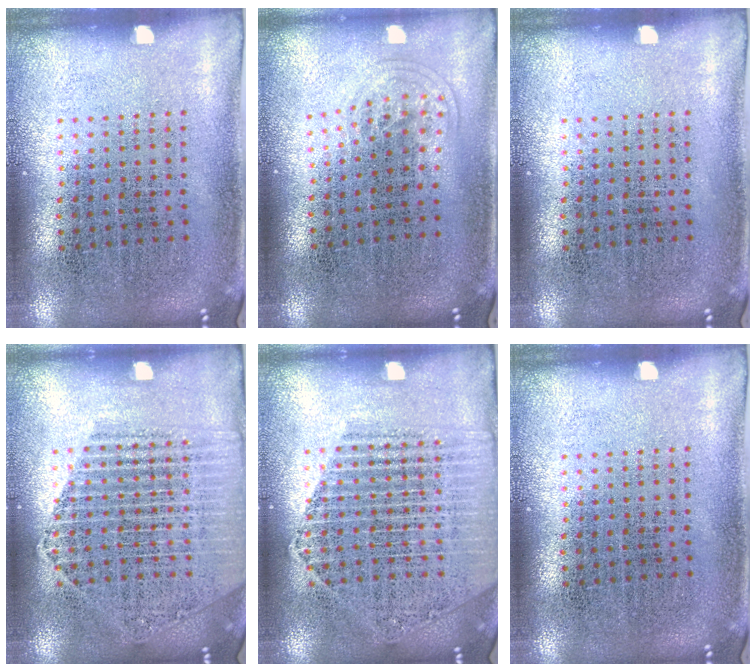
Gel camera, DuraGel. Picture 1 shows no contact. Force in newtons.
{"total": 1.0, "press": 0.6, "slide": 0.8}
{"total": 0.0}
{"total": 1.8, "press": 1.7, "slide": 0.6}
{"total": 1.8, "press": 1.7, "slide": 0.6}
{"total": 0.0}